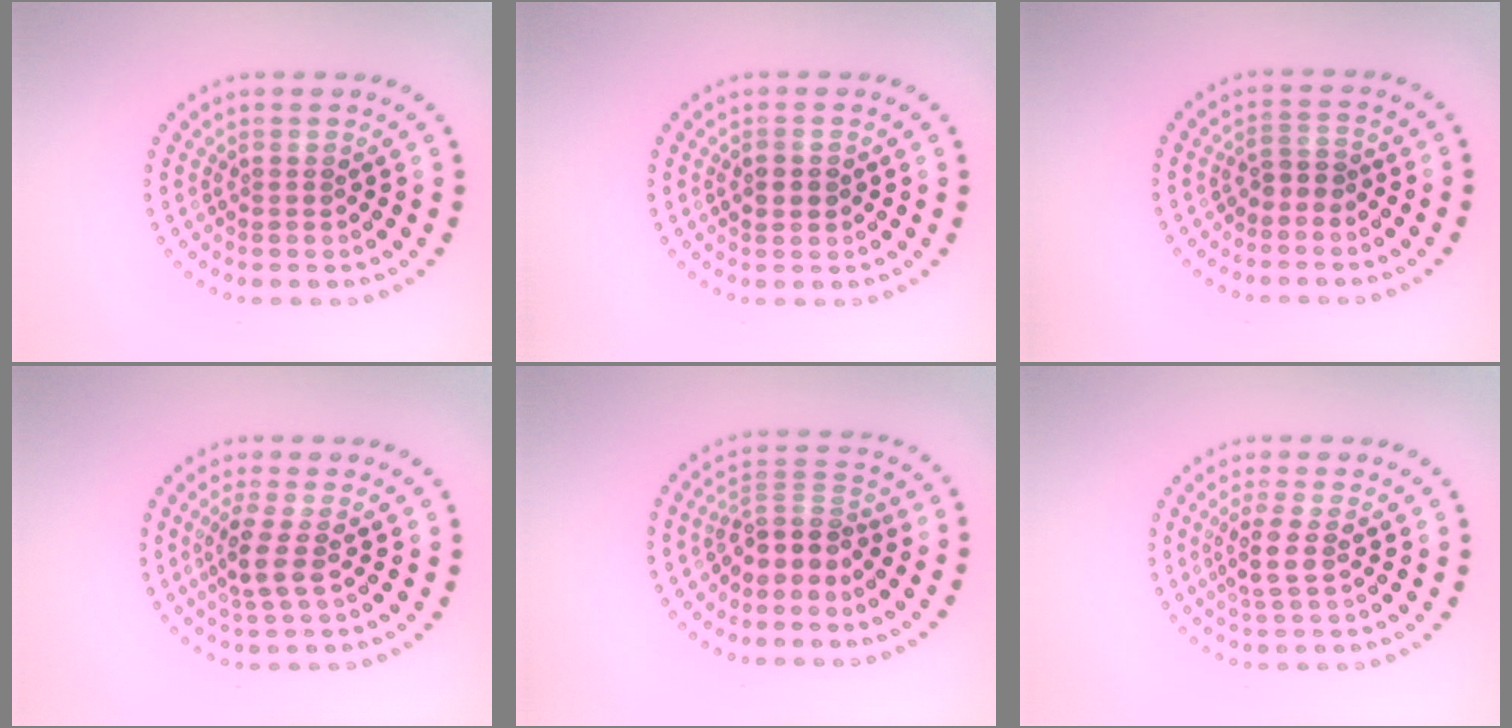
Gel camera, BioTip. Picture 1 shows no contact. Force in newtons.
{"total": 1.2, "press": 1.2, "slide": 0.2}
{"total": 1.3, "press": 1.0, "slide": 0.8}
{"total": 2.6, "press": 2.0, "slide": 1.6}
{"total": 3.1, "press": 2.4, "slide": 2.0}
{"total": 2.4, "press": 2.0, "slide": 1.2}